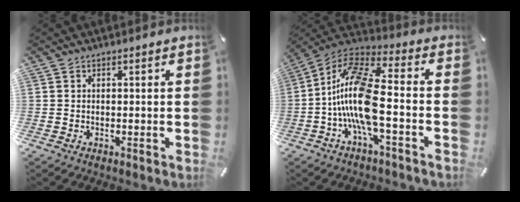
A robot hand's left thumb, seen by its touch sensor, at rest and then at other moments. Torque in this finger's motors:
{"motor_torque": [-0.25, 2.48, 1.28, -0.55, 0.49]}